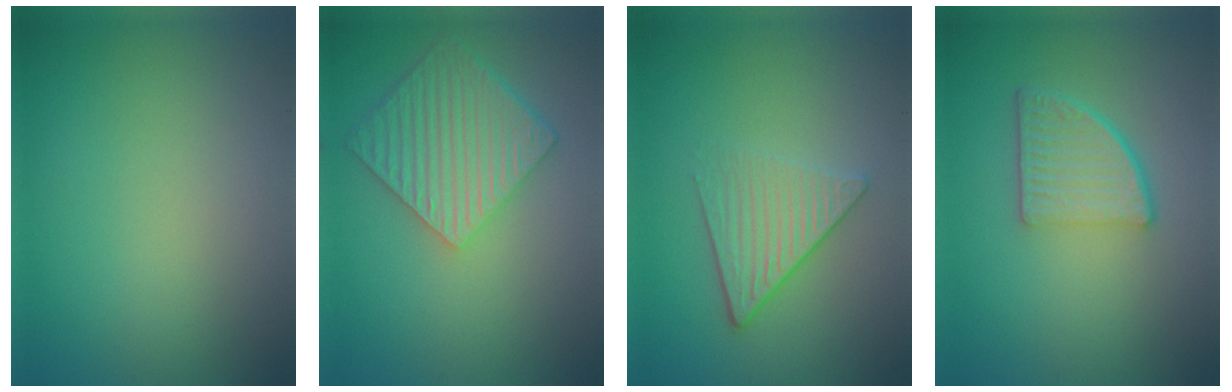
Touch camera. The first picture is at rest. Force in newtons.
{"total": 6.0, "press": 4.4, "slide": 4.1}
{"total": 4.1, "press": 2.9, "slide": 2.8}
{"total": 4.8, "press": 3.3, "slide": 3.6}